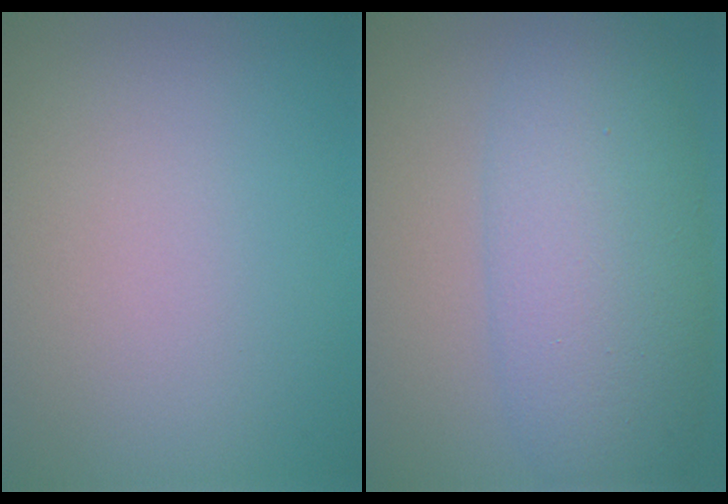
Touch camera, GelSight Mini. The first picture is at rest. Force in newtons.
{"total": 7.8, "press": 7.8, "slide": 0.3}